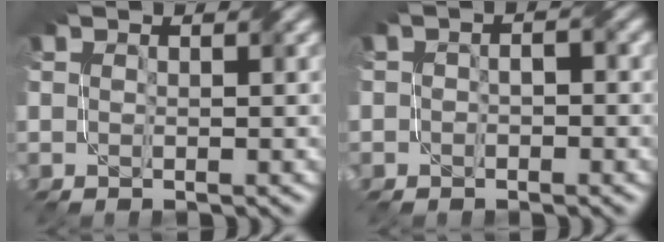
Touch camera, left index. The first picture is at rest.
{"total": 1.5, "force": [-0.8, 0.8, 0.9], "torque": [-0.010, 0.002, -0.013]}